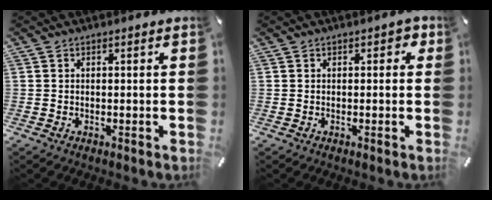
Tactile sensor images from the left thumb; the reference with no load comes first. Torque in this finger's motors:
{"motor_torque": [1.17, 1.05, 0.64, -0.74, 0.00]}